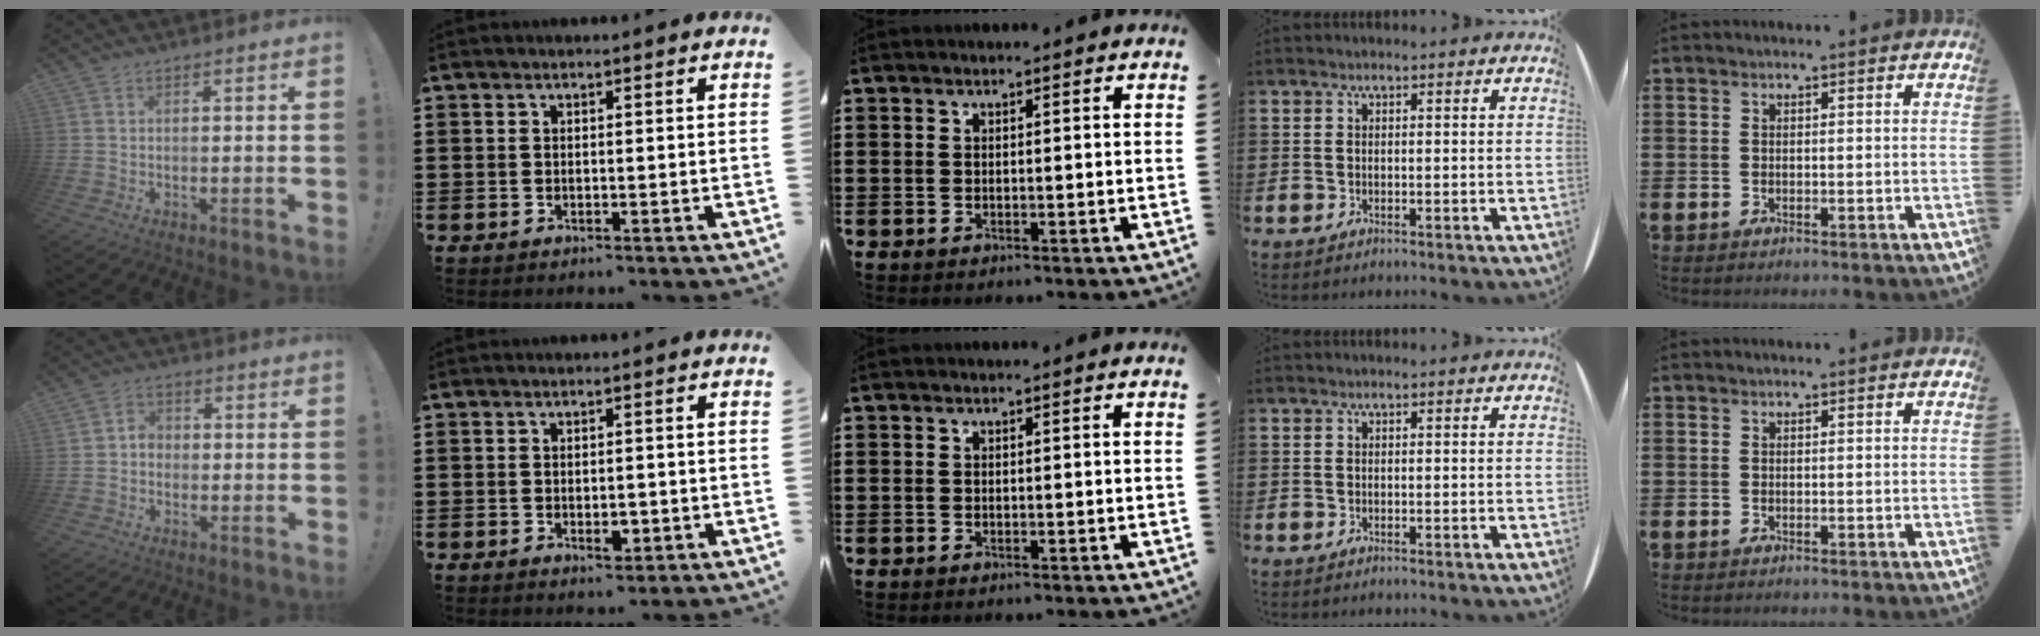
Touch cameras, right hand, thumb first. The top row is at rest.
{"thumb": {"total": 3.3, "force": [-1.1, 2.7, 1.5], "torque": [-0.024, 0.007, -0.021]}, "index": {"total": 2.8, "force": [-0.8, 1.5, 2.2], "torque": [-0.032, -0.001, -0.015]}}